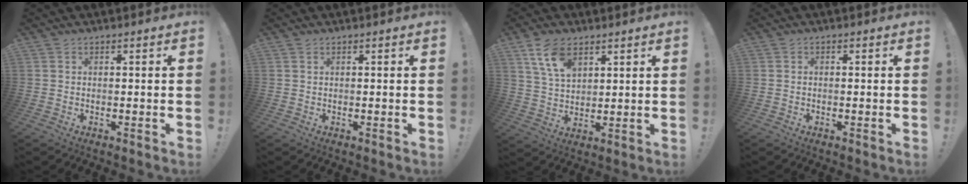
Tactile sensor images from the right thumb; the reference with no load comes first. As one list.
[{"total": 0.0}, {"total": 10.1, "force": [5.9, 5.7, 6.0], "torque": [-0.104, -0.018, 0.112]}, {"total": 0.6, "force": [-0.5, 0.2, 0.3], "torque": [-0.011, 0.004, -0.009]}]